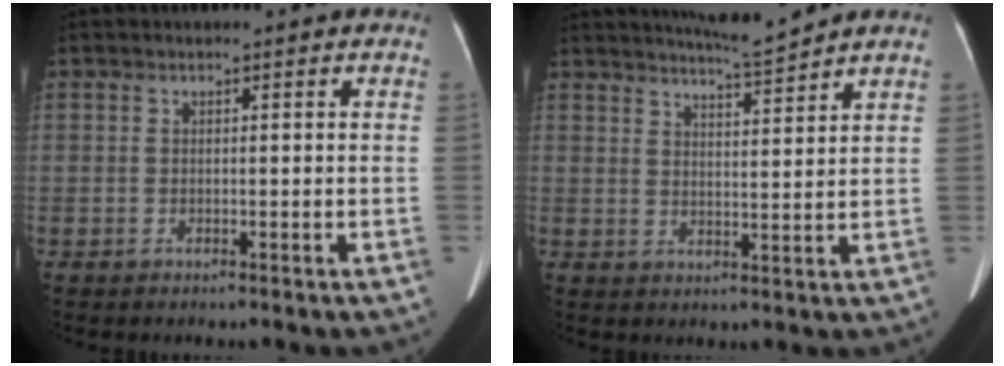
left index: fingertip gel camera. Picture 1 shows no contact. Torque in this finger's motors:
{"motor_torque": [0.65, -0.99, 0.01, 0.07]}